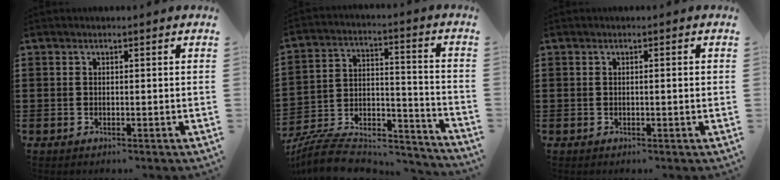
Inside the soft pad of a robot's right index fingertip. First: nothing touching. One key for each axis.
{"total": 9.6, "fx": -8.3, "fy": 3.2, "fz": 3.6, "tx": -0.066, "ty": 0.013, "tz": -0.158}
{"total": 0.7, "fx": -0.1, "fy": 0.0, "fz": 0.7, "tx": -0.012, "ty": -0.003, "tz": -0.002}